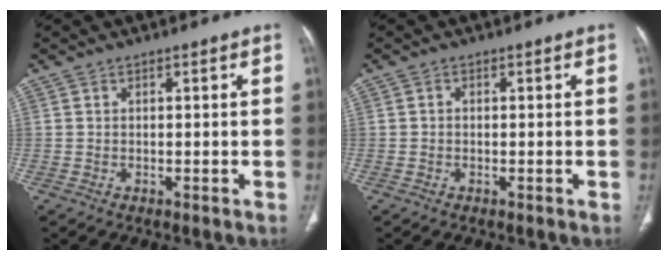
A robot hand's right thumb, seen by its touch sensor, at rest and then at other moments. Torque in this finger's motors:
{"motor_torque": [-0.31, -0.07, -0.17, 0.46, 0.06]}